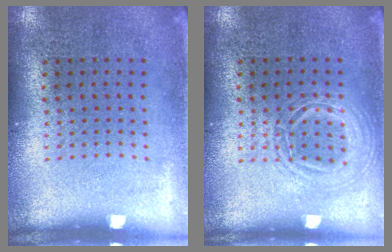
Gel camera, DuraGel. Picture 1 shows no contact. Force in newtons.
{"total": 1.2, "press": 1.2, "slide": 0.1}